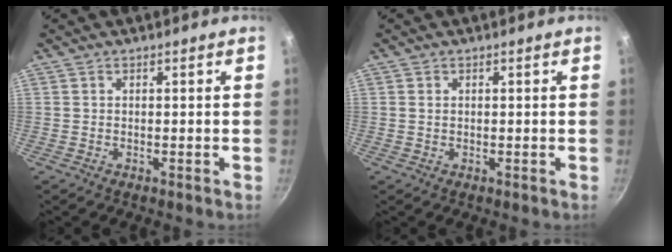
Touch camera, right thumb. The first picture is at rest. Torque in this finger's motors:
{"motor_torque": [-0.26, 0.26, -0.12, 0.12, -0.03]}